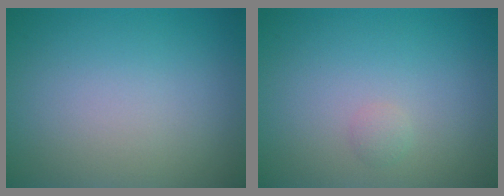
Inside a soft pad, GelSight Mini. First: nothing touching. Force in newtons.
{"total": 0.7, "press": 0.7, "slide": 0.0}